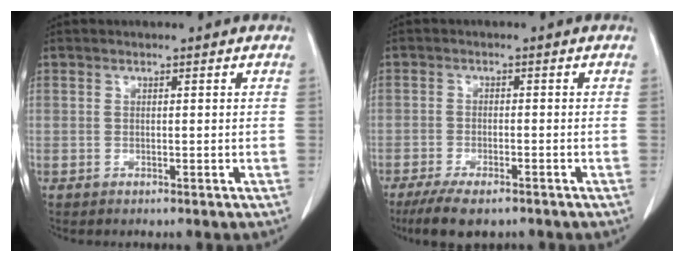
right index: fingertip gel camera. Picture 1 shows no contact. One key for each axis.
{"total": 7.4, "fx": -5.5, "fy": 2.3, "fz": 4.4, "tx": -0.073, "ty": -0.013, "tz": -0.089}